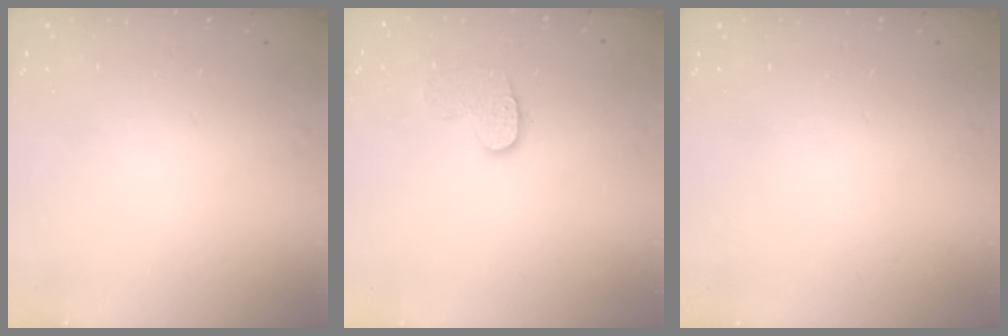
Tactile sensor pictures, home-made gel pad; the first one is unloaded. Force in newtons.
{"total": 8.3, "press": 8.3, "slide": 0.4}
{"total": 0.0}